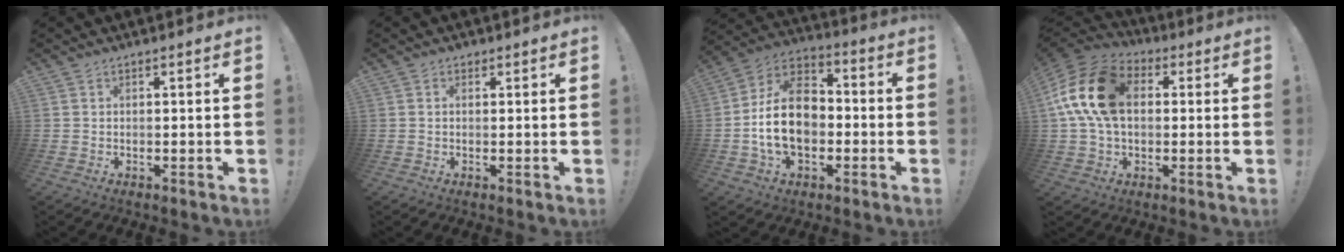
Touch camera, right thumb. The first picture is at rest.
{"total": 0.6, "force": [0.4, 0.4, 0.2], "torque": [0.004, -0.003, 0.005]}
{"total": 18.4, "force": [-2.1, 12.8, 13.1], "torque": [-0.217, 0.020, -0.028]}
{"total": 18.9, "force": [3.5, 12.6, 13.7], "torque": [-0.257, 0.015, 0.064]}